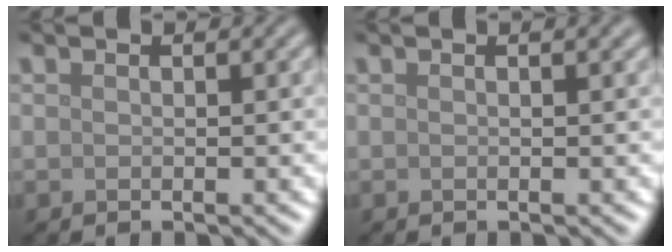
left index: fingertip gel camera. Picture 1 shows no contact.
{"total": 0.8, "force": [0.3, 0.2, 0.7], "torque": [-0.008, 0.006, 0.004]}